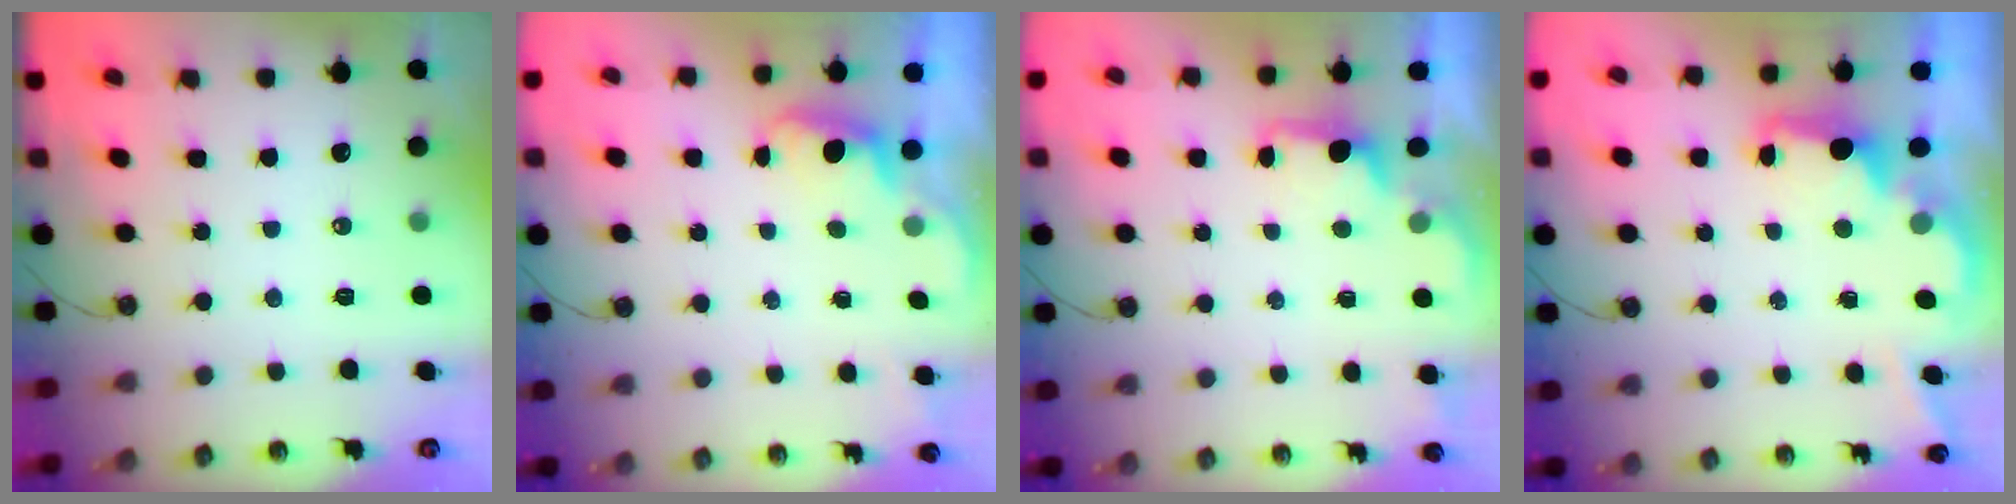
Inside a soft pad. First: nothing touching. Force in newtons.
{"total": 1.0, "press": 0.7, "slide": 0.7}
{"total": 1.3, "press": 1.0, "slide": 0.8}
{"total": 2.9, "press": 2.8, "slide": 0.5}